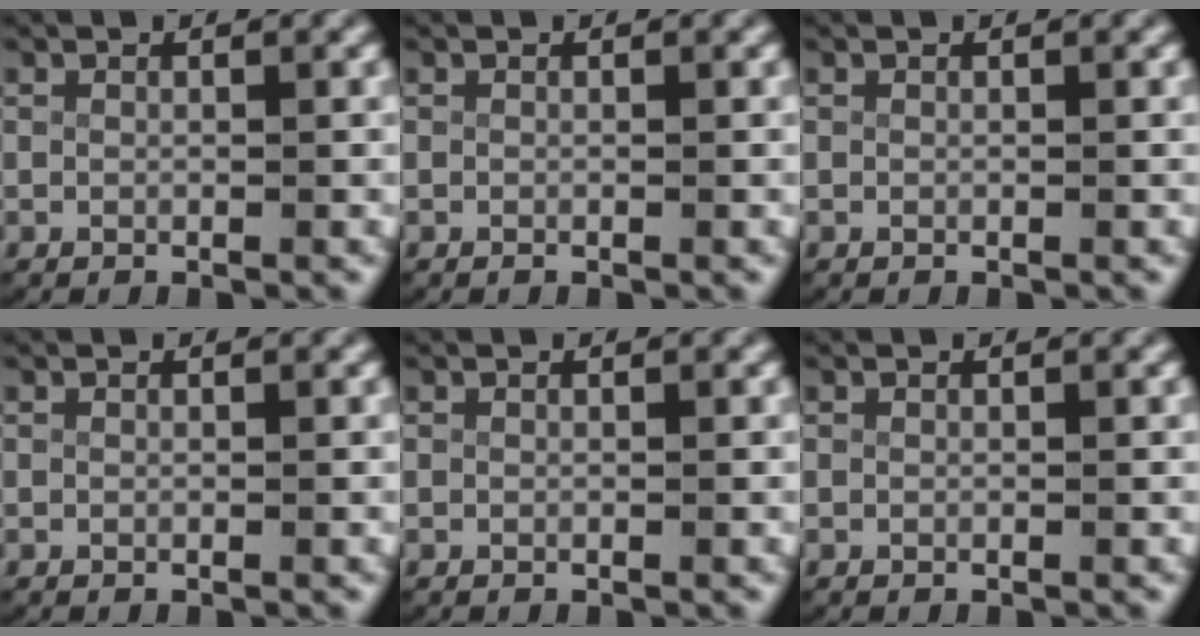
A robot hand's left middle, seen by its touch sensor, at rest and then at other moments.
{"total": 0.0}
{"total": 0.0}
{"total": 0.0}
{"total": 0.0}
{"total": 0.0}